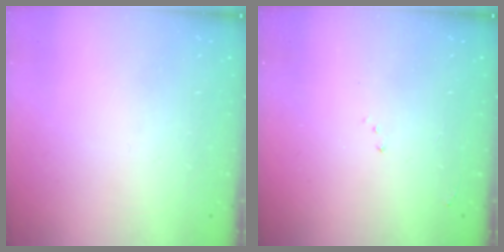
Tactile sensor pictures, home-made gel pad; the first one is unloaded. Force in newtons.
{"total": 5.0, "press": 4.9, "slide": 0.8}